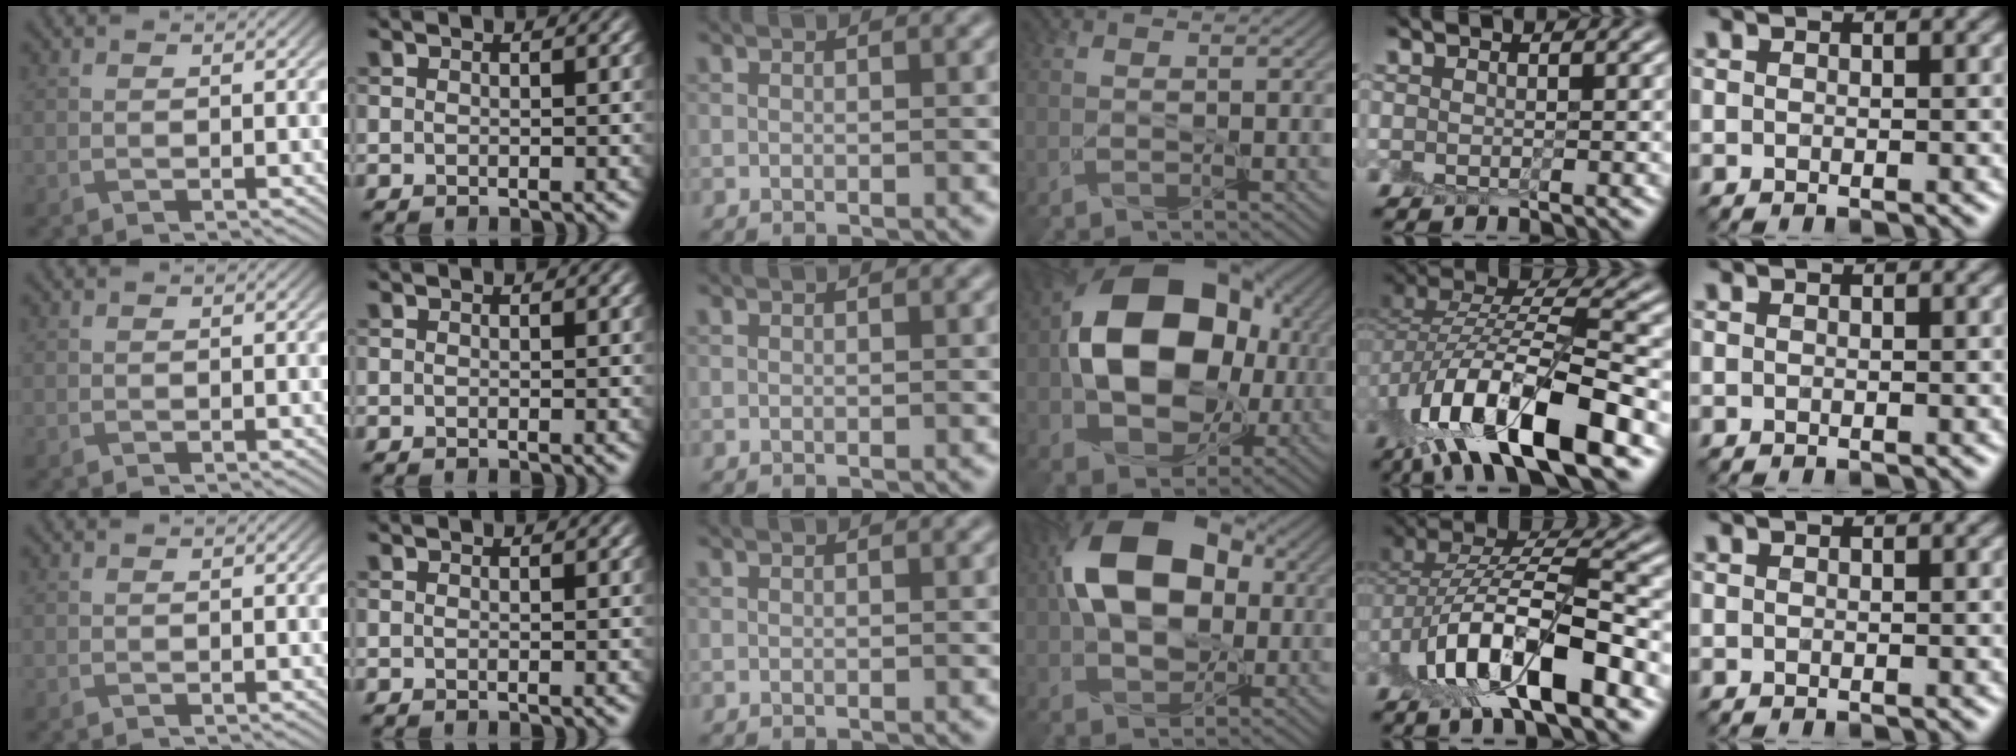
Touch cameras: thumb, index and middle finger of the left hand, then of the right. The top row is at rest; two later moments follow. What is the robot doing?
{"motion": "peel", "object": "postage stamp"}